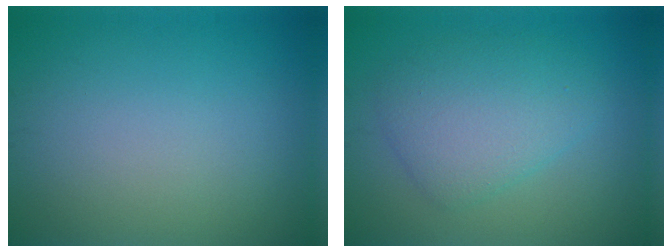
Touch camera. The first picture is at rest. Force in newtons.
{"total": 4.6, "press": 4.6, "slide": 0.2}